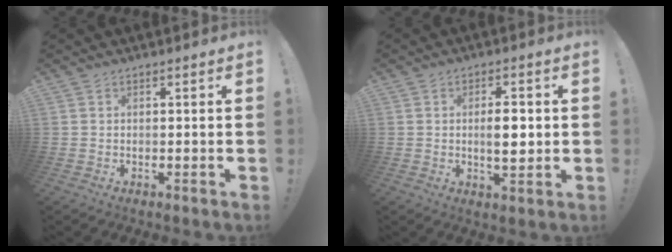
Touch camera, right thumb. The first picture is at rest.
{"total": 6.5, "force": [-0.1, 2.6, 5.9], "torque": [-0.089, -0.003, -0.010]}